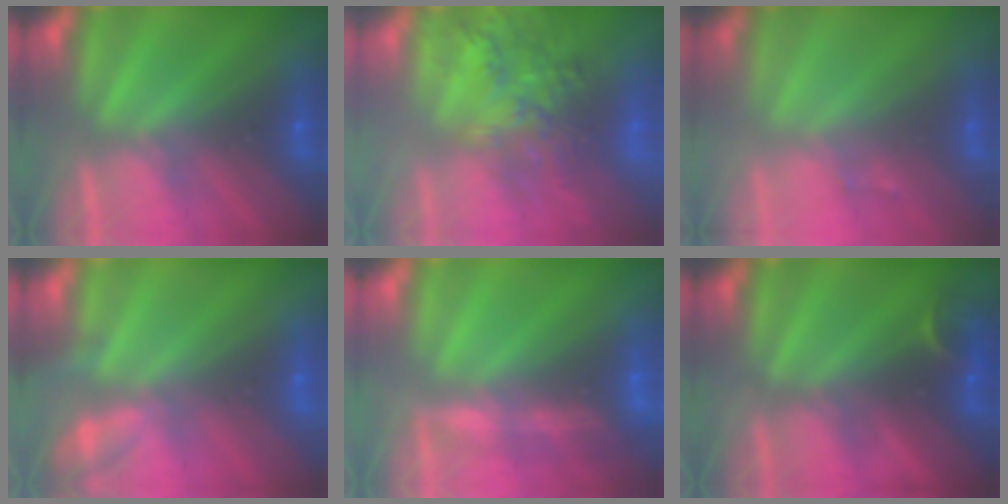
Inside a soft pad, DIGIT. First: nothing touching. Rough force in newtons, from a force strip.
{"total": 9.4}
{"total": 1.5}
{"total": 2.2}
{"total": 1.5}
{"total": 2.9}